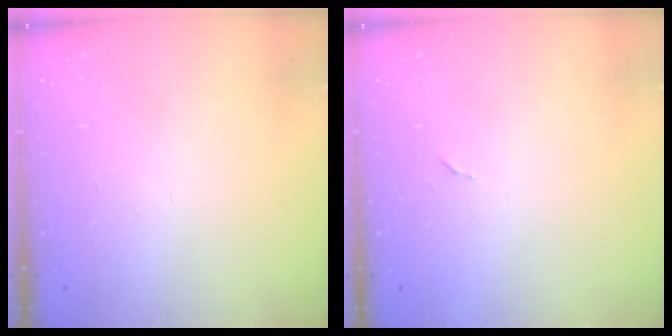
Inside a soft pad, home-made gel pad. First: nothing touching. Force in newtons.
{"total": 3.7, "press": 3.7, "slide": 0.2}